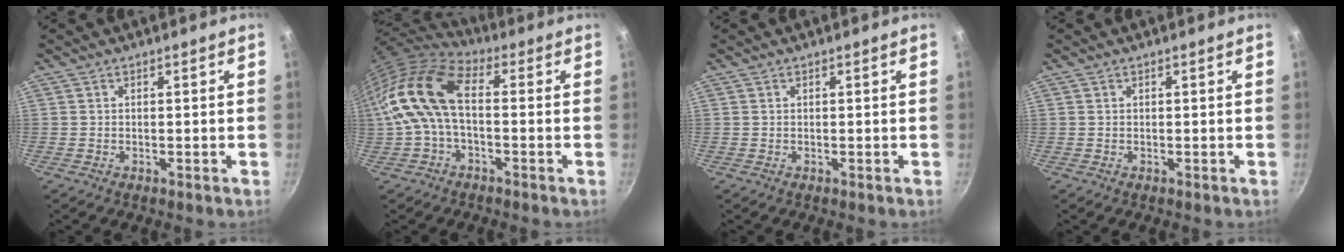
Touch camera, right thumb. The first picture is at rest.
{"total": 15.3, "force": [-0.2, 8.5, 12.7], "torque": [-0.253, 0.029, -0.019]}
{"total": 0.0}
{"total": 0.0}